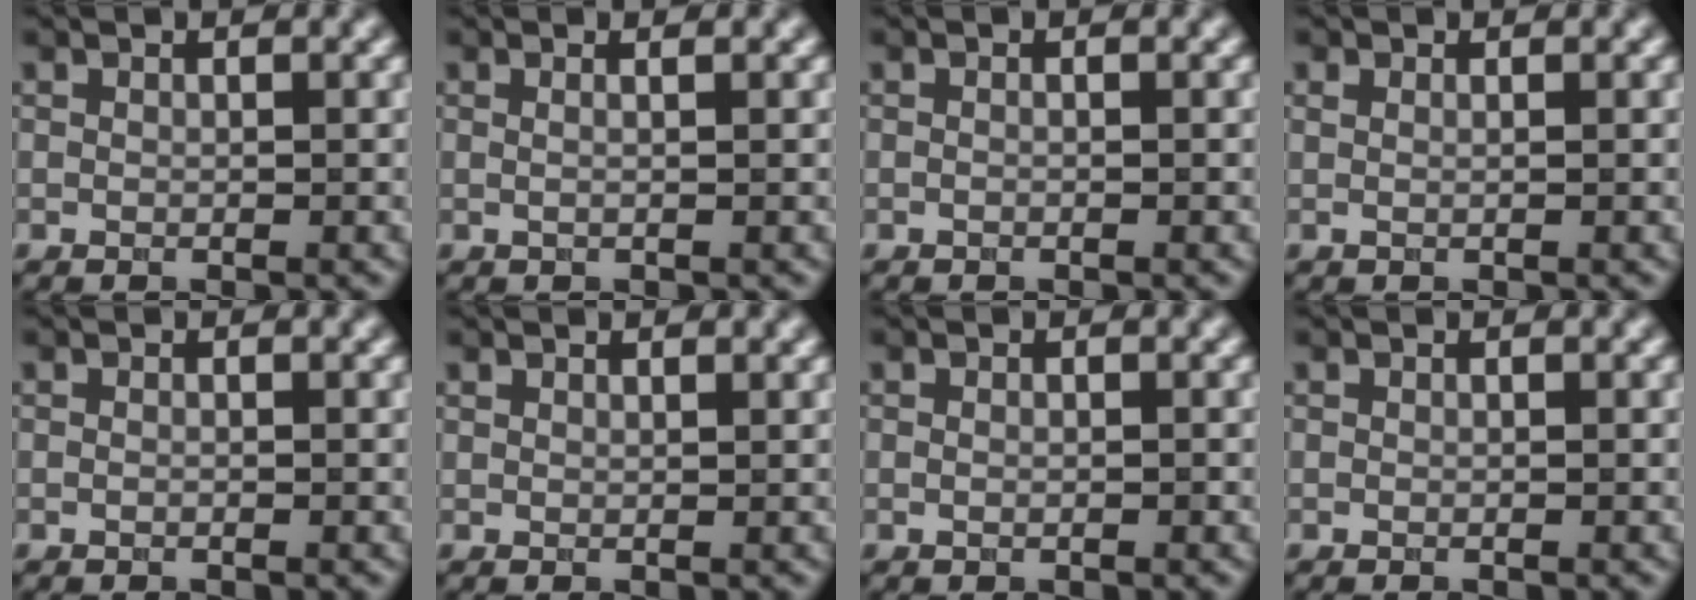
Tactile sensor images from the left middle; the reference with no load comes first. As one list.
[{"total": 1.8, "force": [0.7, 0.8, 1.5], "torque": [-0.008, -0.003, -0.015]}, {"total": 0.5, "force": [0.0, 0.2, 0.5], "torque": [-0.007, -0.013, -0.007]}, {"total": 0.9, "force": [0.5, 0.4, 0.6], "torque": [-0.012, -0.005, 0.004]}, {"total": 0.0}, {"total": 0.7, "force": [0.7, 0.1, 0.2], "torque": [-0.001, 0.000, 0.012]}, {"total": 0.7, "force": [0.0, 0.5, 0.5], "torque": [-0.010, -0.002, 0.001]}, {"total": 0.0}]